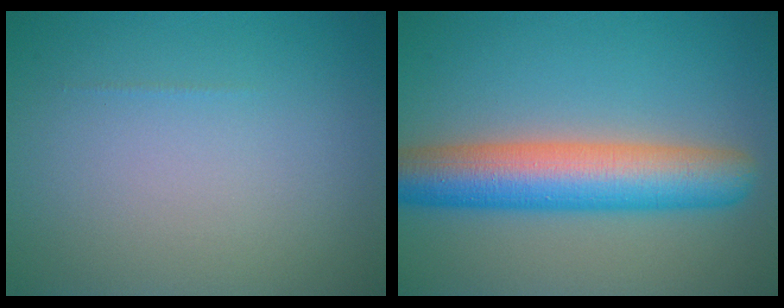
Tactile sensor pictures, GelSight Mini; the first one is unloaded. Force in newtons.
{"total": 8.6, "press": 8.6, "slide": 0.3}